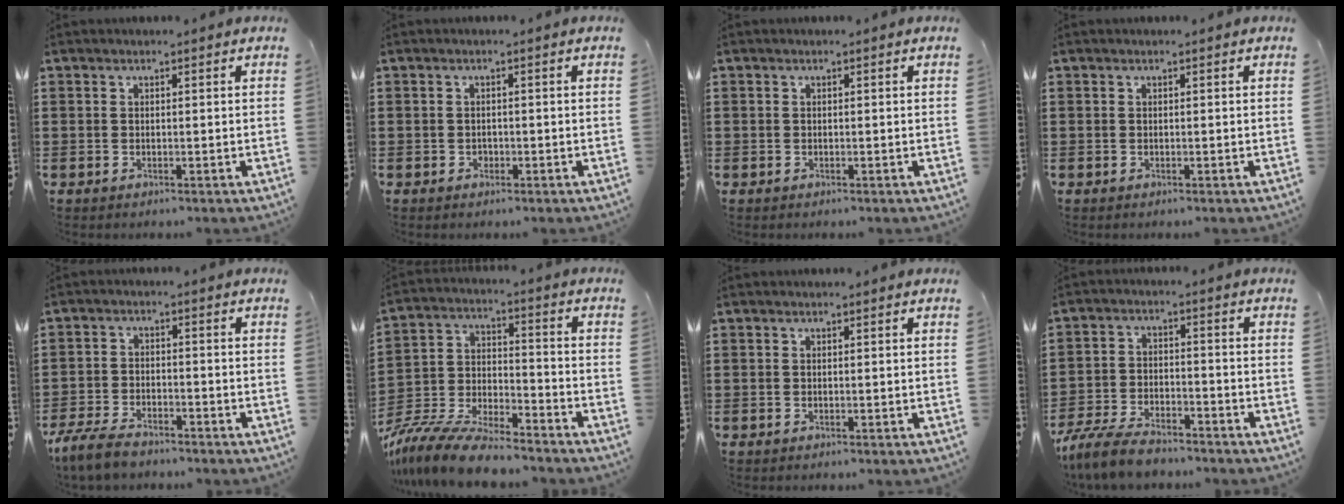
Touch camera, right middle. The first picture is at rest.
{"total": 0.7, "force": [-0.2, 0.6, 0.2], "torque": [-0.006, 0.003, -0.006]}
{"total": 0.0}
{"total": 0.0}
{"total": 4.8, "force": [-4.2, 1.2, 1.9], "torque": [-0.060, -0.003, -0.090]}
{"total": 10.8, "force": [-10.0, 1.3, 3.7], "torque": [-0.085, 0.016, -0.203]}
{"total": 0.0}
{"total": 7.1, "force": [-6.3, 1.6, 3.0], "torque": [-0.068, 0.007, -0.123]}